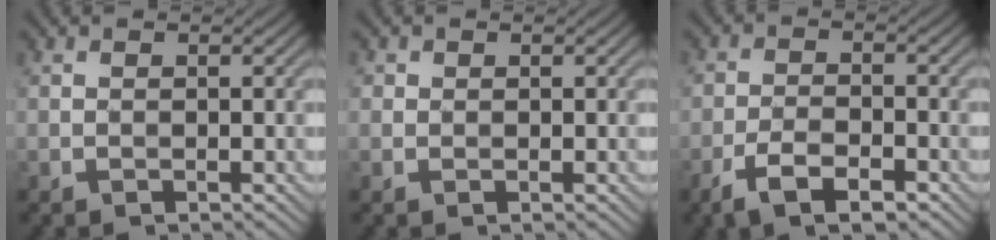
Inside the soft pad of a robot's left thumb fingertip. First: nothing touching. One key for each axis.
{"total": 1.2, "fx": 0.5, "fy": 1.1, "fz": 0.2, "tx": -0.002, "ty": -0.002, "tz": 0.004}
{"total": 5.2, "fx": -3.3, "fy": 2.1, "fz": 3.5, "tx": -0.067, "ty": 0.003, "tz": -0.067}